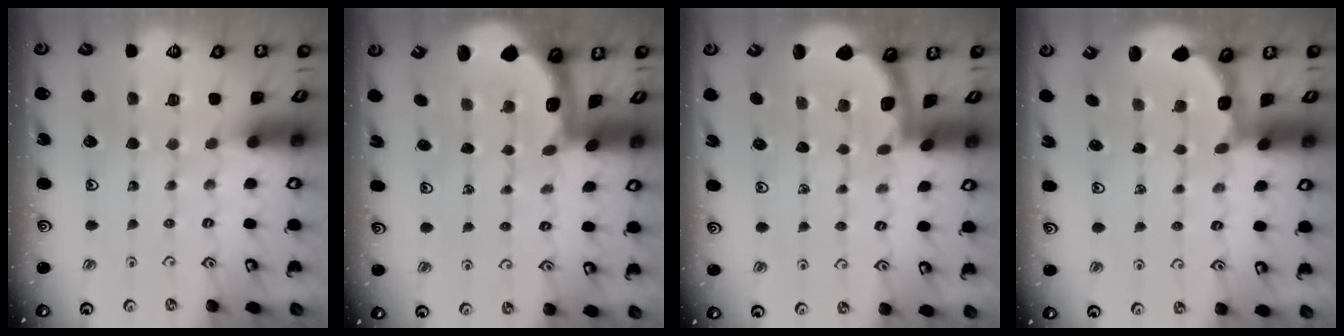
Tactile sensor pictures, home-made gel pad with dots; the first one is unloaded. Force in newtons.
{"total": 1.5, "press": 1.5, "slide": 0.2}
{"total": 1.7, "press": 1.7, "slide": 0.0}
{"total": 2.8, "press": 2.5, "slide": 1.4}